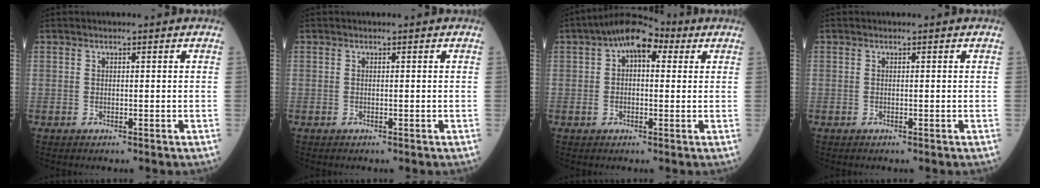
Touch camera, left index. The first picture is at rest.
{"total": 0.0}
{"total": 7.7, "force": [3.2, 3.7, 6.0], "torque": [-0.098, 0.047, 0.046]}
{"total": 0.0}